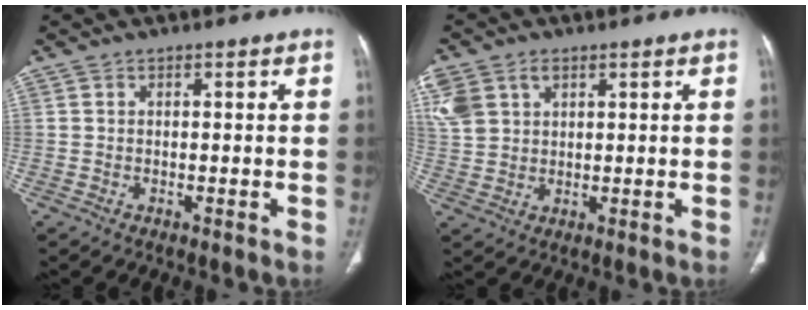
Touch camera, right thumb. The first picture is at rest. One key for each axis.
{"total": 13.2, "fx": 5.5, "fy": 9.9, "fz": 6.9, "tx": -0.185, "ty": 0.017, "tz": 0.115}